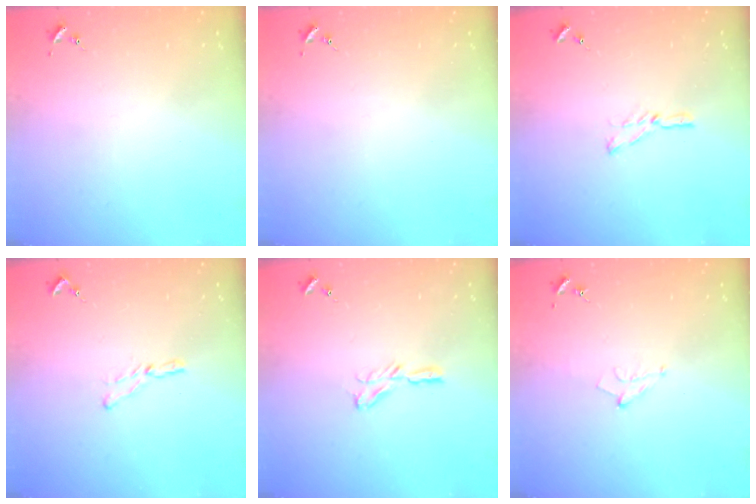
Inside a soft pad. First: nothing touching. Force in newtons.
{"total": 0.0}
{"total": 4.8, "press": 4.8, "slide": 0.6}
{"total": 5.2, "press": 5.2, "slide": 0.3}
{"total": 5.9, "press": 5.9, "slide": 0.5}
{"total": 6.1, "press": 6.1, "slide": 0.8}